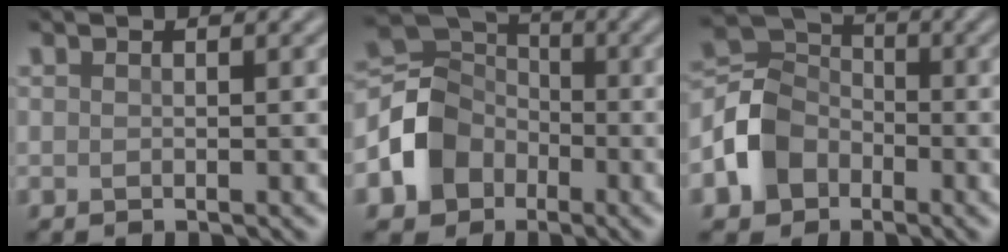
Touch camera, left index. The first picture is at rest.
{"total": 5.4, "force": [-2.1, 4.6, 1.9], "torque": [-0.035, 0.005, -0.054]}
{"total": 5.1, "force": [-2.3, 4.1, 1.9], "torque": [-0.038, 0.007, -0.061]}